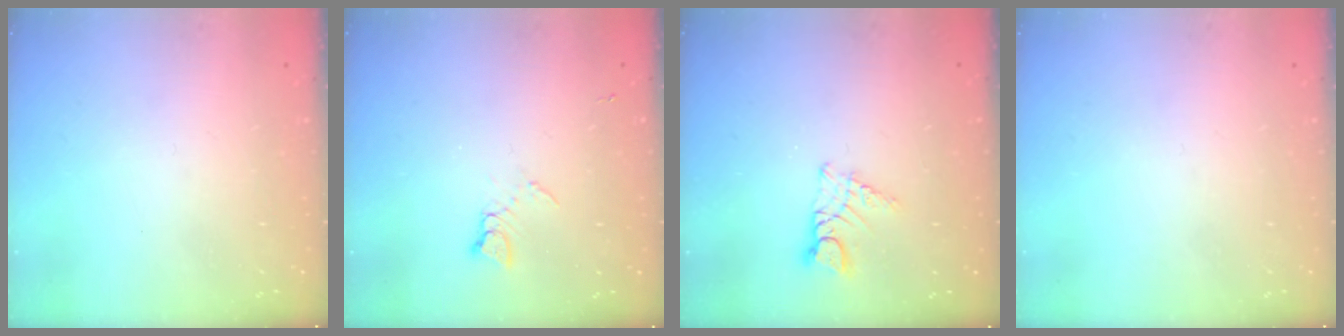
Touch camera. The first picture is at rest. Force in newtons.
{"total": 3.6, "press": 3.5, "slide": 0.5}
{"total": 4.9, "press": 4.8, "slide": 0.4}
{"total": 0.0}